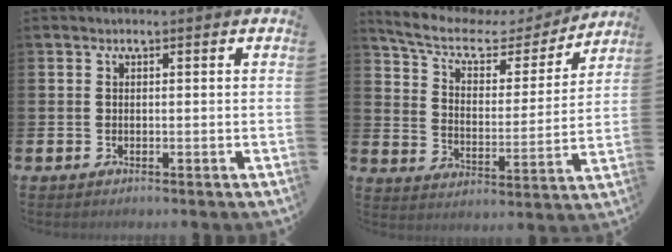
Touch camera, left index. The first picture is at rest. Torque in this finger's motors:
{"motor_torque": [0.62, -0.47, 0.24, 0.05]}